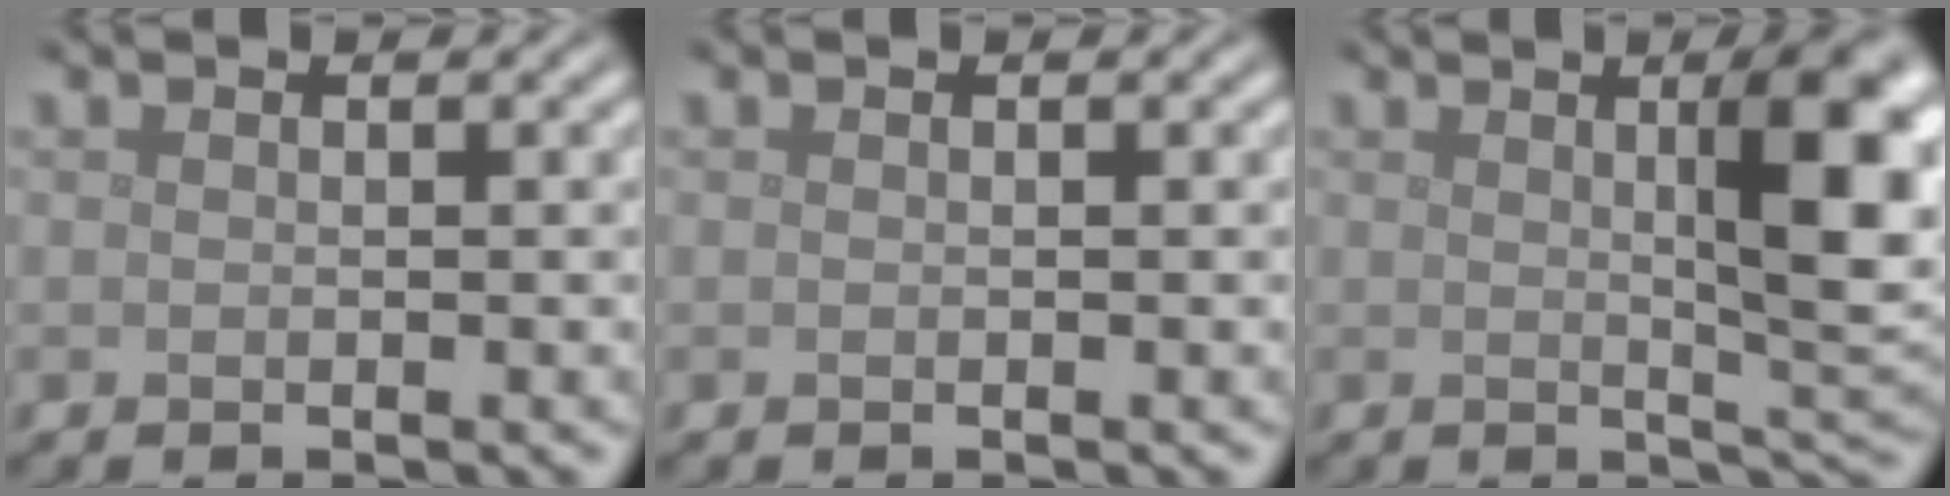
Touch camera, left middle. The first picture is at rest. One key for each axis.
{"total": 0.0}
{"total": 8.4, "fx": 1.7, "fy": 2.0, "fz": 7.9, "tx": -0.088, "ty": 0.005, "tz": 0.027}